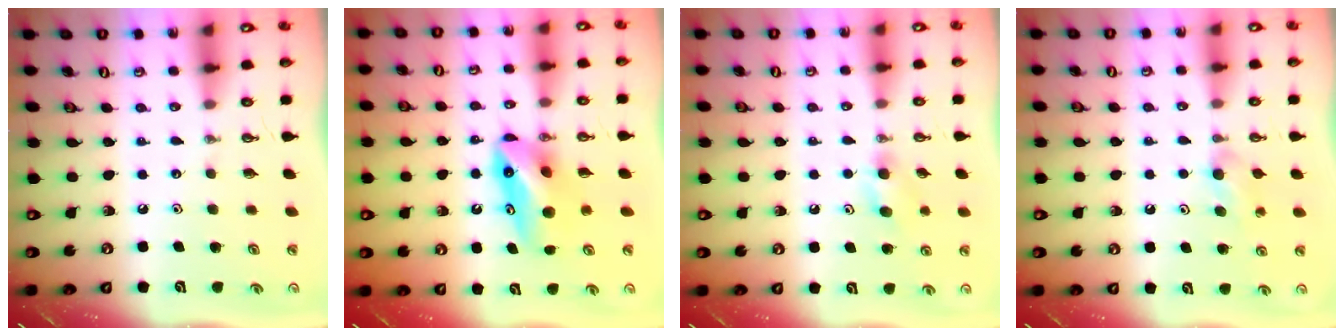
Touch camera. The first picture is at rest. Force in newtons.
{"total": 10.7, "press": 8.6, "slide": 6.3}
{"total": 7.2, "press": 7.2, "slide": 1.1}
{"total": 4.5, "press": 4.2, "slide": 1.4}